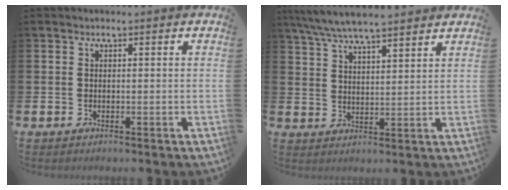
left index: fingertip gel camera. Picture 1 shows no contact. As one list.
[{"total": 6.7, "force": [6.3, 0.6, 2.1], "torque": [-0.061, -0.025, 0.114]}]